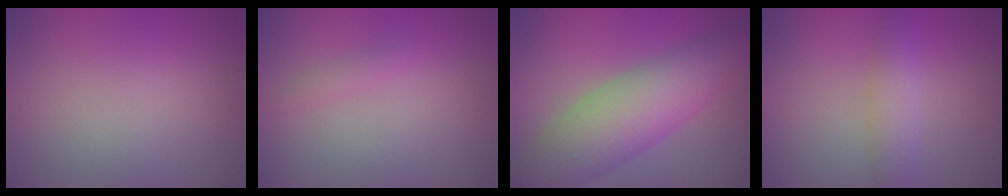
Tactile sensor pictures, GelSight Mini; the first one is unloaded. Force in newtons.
{"total": 0.9, "press": 0.9, "slide": 0.0}
{"total": 8.2, "press": 8.2, "slide": 0.1}
{"total": 2.4, "press": 2.4, "slide": 0.1}